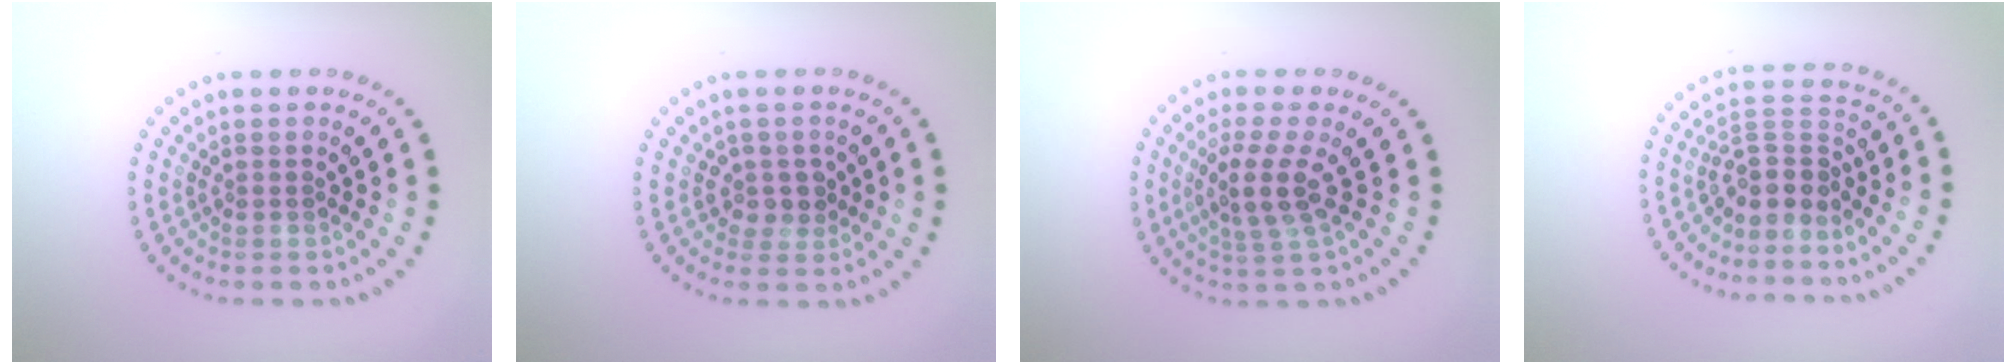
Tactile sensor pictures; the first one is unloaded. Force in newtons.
{"total": 1.9, "press": 1.6, "slide": 1.1}
{"total": 3.3, "press": 2.8, "slide": 1.8}
{"total": 3.2, "press": 2.6, "slide": 2.0}